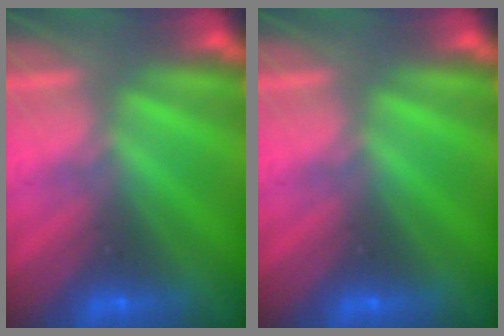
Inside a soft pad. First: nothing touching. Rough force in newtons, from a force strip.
{"total": 0.0}